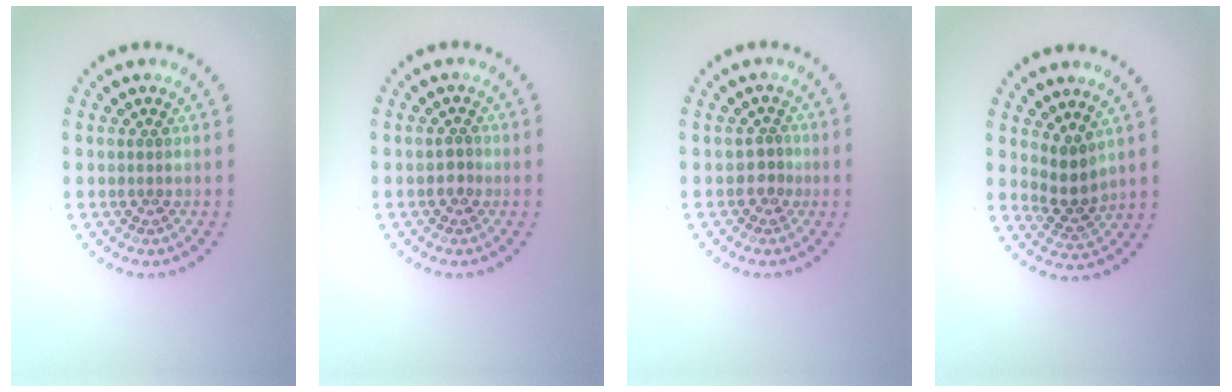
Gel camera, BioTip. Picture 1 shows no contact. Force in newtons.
{"total": 1.0, "press": 0.9, "slide": 0.4}
{"total": 1.1, "press": 0.8, "slide": 0.8}
{"total": 2.6, "press": 2.0, "slide": 1.7}